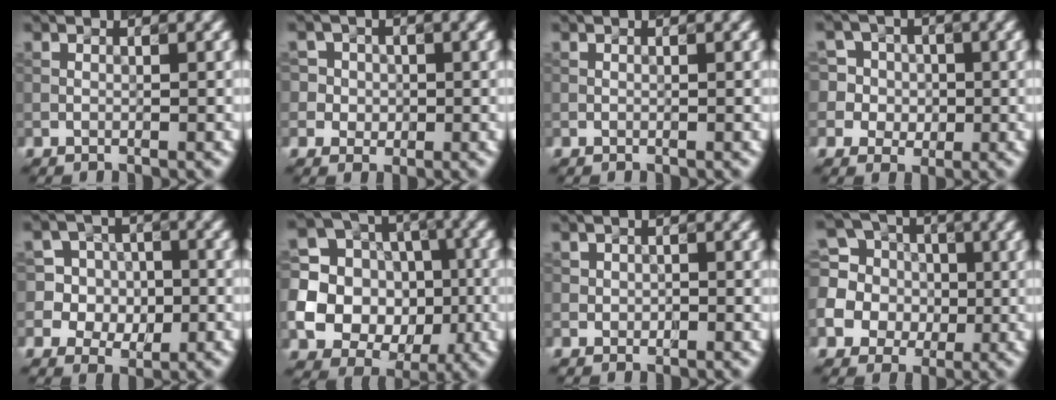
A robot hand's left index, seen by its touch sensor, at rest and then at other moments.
{"total": 4.9, "force": [1.5, 4.4, 1.5], "torque": [-0.021, 0.032, 0.007]}
{"total": 0.0}
{"total": 7.4, "force": [2.2, 6.7, 2.2], "torque": [-0.064, 0.043, 0.024]}
{"total": 6.7, "force": [0.1, 6.4, 1.9], "torque": [-0.050, 0.037, -0.009]}
{"total": 17.3, "force": [-2.2, 16.3, 5.2], "torque": [-0.173, 0.000, -0.048]}
{"total": 0.8, "force": [0.0, 0.7, 0.4], "torque": [-0.007, 0.003, -0.003]}
{"total": 8.8, "force": [0.4, 8.2, 3.3], "torque": [-0.121, 0.024, -0.021]}